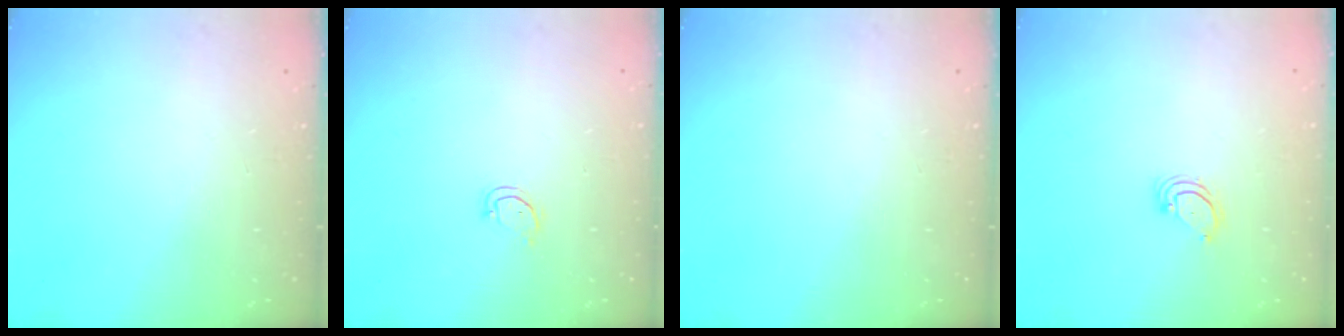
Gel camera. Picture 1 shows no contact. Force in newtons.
{"total": 2.7, "press": 2.6, "slide": 0.3}
{"total": 0.0}
{"total": 2.8, "press": 2.8, "slide": 0.3}